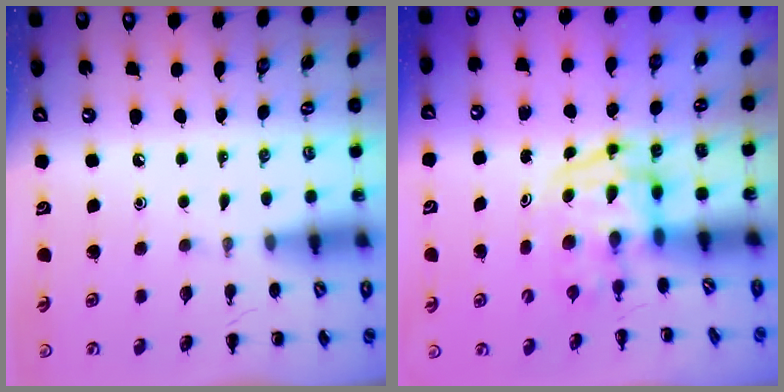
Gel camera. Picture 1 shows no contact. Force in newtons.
{"total": 3.8, "press": 3.7, "slide": 0.6}